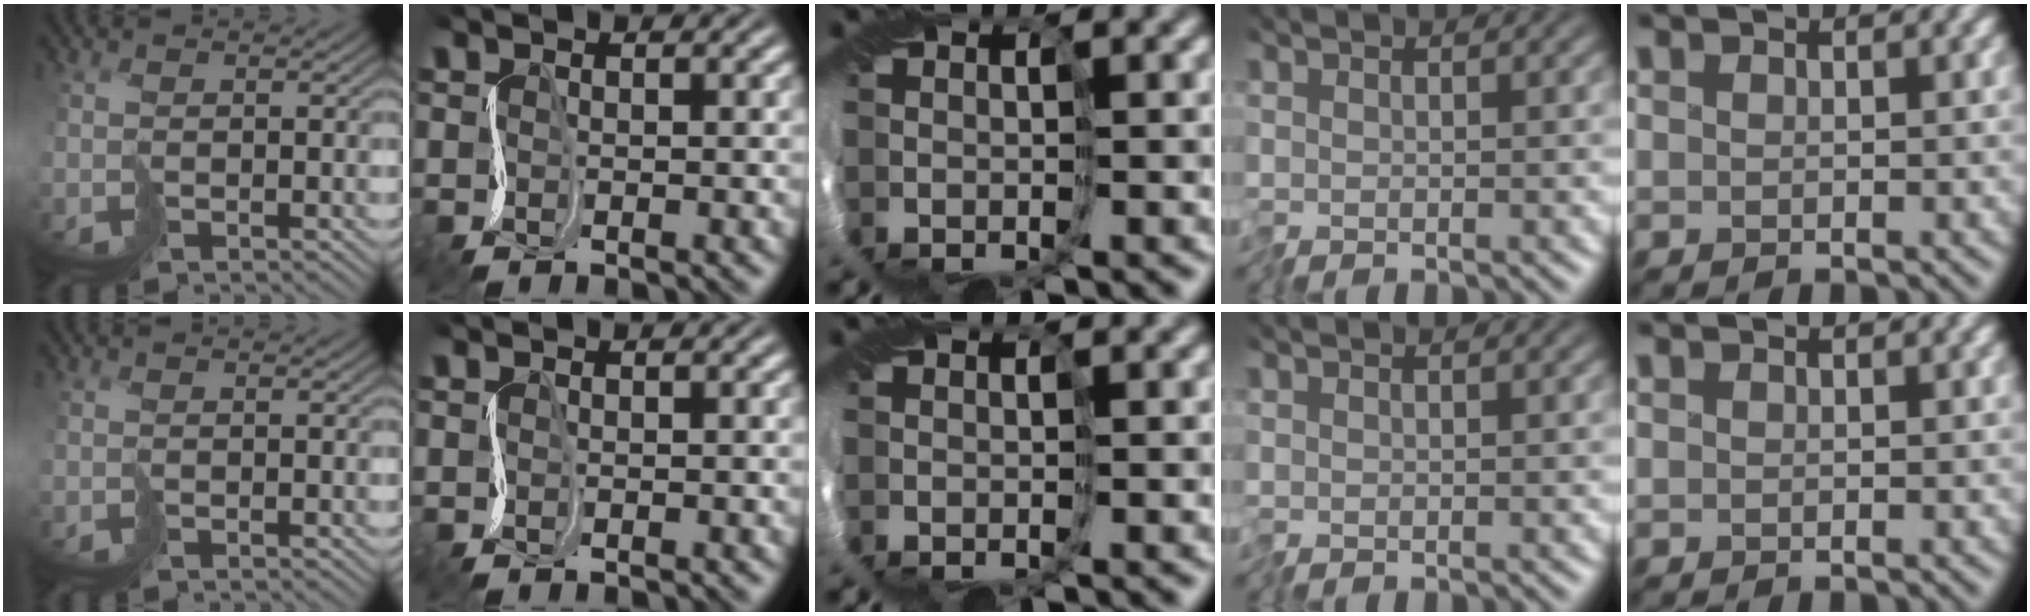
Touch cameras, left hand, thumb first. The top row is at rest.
{}